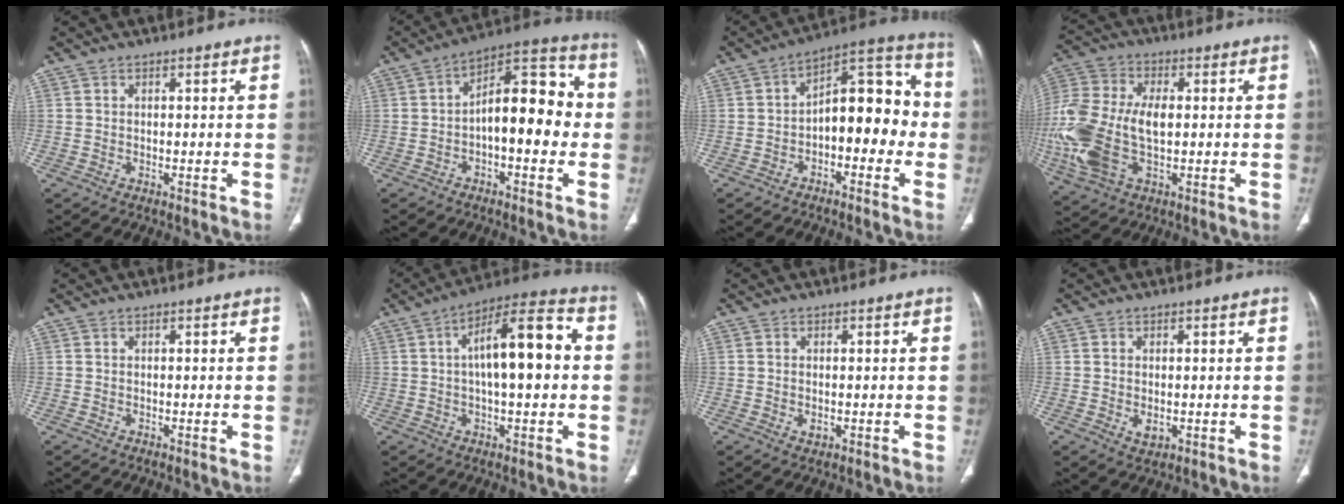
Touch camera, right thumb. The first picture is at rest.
{"total": 13.5, "force": [-1.3, 6.4, 11.8], "torque": [-0.144, 0.047, -0.031]}
{"total": 13.5, "force": [-2.3, 7.3, 11.1], "torque": [-0.119, 0.055, -0.045]}
{"total": 18.7, "force": [-1.7, 10.6, 15.4], "torque": [-0.371, 0.003, -0.027]}
{"total": 0.0}
{"total": 15.0, "force": [1.2, 5.3, 14.0], "torque": [-0.212, 0.033, 0.010]}
{"total": 1.4, "force": [-0.2, 1.0, 1.0], "torque": [-0.017, -0.003, -0.002]}
{"total": 2.4, "force": [-0.3, 1.5, 1.9], "torque": [-0.032, -0.006, 0.001]}